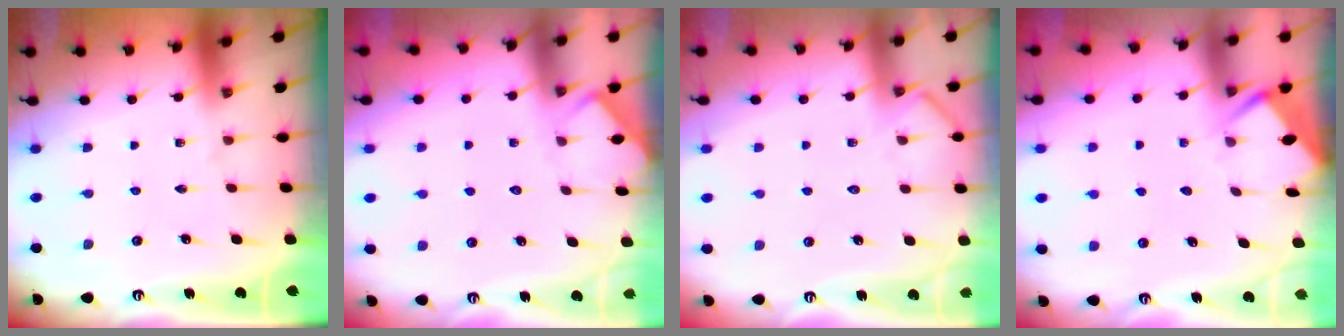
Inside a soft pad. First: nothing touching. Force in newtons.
{"total": 4.3, "press": 4.3, "slide": 0.3}
{"total": 5.0, "press": 4.9, "slide": 0.7}
{"total": 4.2, "press": 4.2, "slide": 0.2}